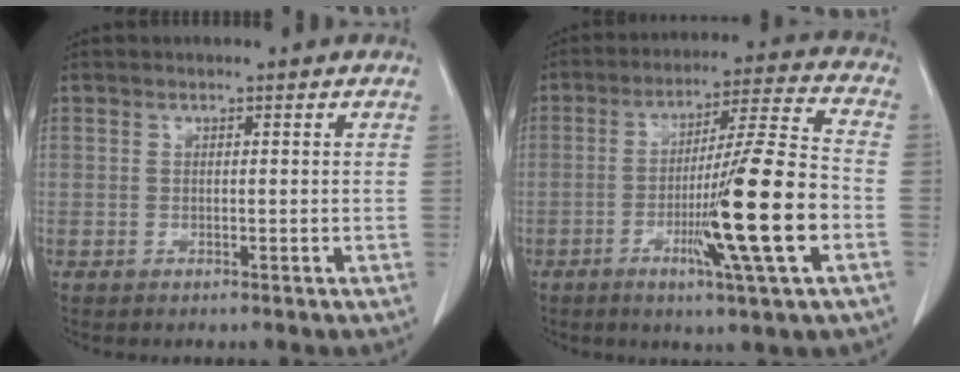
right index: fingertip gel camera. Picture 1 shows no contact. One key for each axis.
{"total": 15.8, "fx": -4.6, "fy": -0.8, "fz": 15.1, "tx": -0.251, "ty": -0.009, "tz": -0.079}